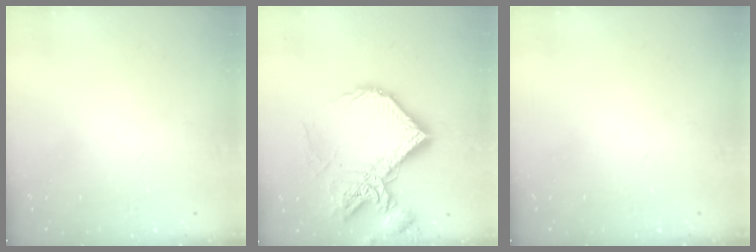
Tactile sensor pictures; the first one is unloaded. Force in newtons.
{"total": 22.7, "press": 22.5, "slide": 2.9}
{"total": 0.0}